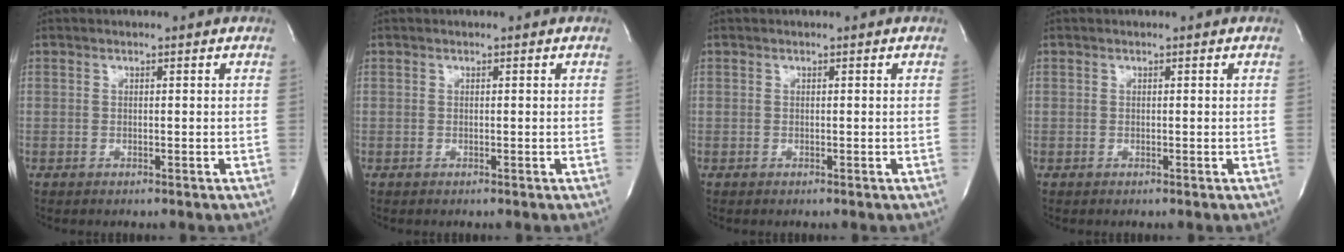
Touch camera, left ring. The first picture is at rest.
{"total": 0.0}
{"total": 0.0}
{"total": 0.0}